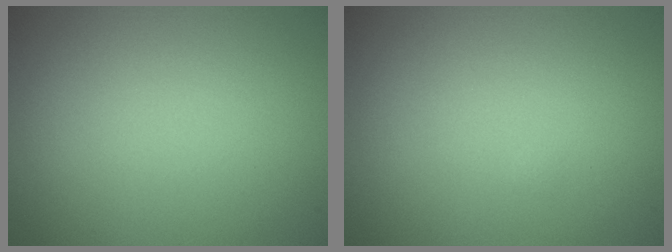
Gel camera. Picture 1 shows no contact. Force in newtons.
{"total": 0.0}